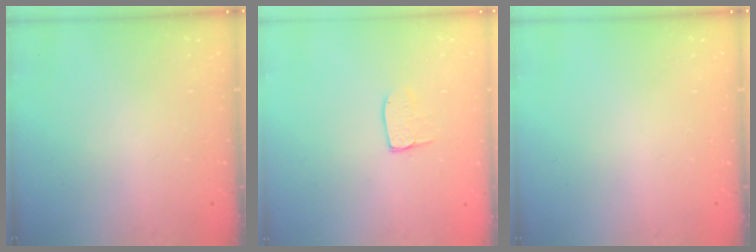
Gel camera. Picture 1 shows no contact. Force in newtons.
{"total": 5.3, "press": 5.3, "slide": 0.4}
{"total": 0.0}